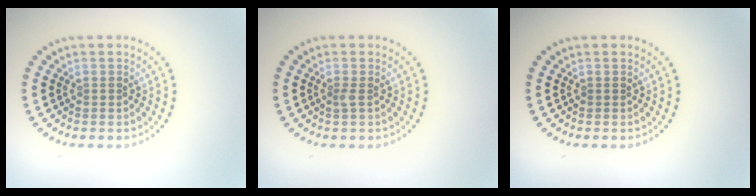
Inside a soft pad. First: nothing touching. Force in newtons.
{"total": 0.6, "press": 0.5, "slide": 0.3}
{"total": 0.0}